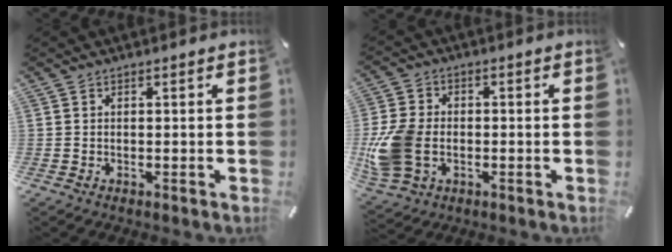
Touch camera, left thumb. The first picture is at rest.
{"total": 12.8, "force": [-2.3, 9.7, 8.1], "torque": [-0.189, 0.012, -0.037]}